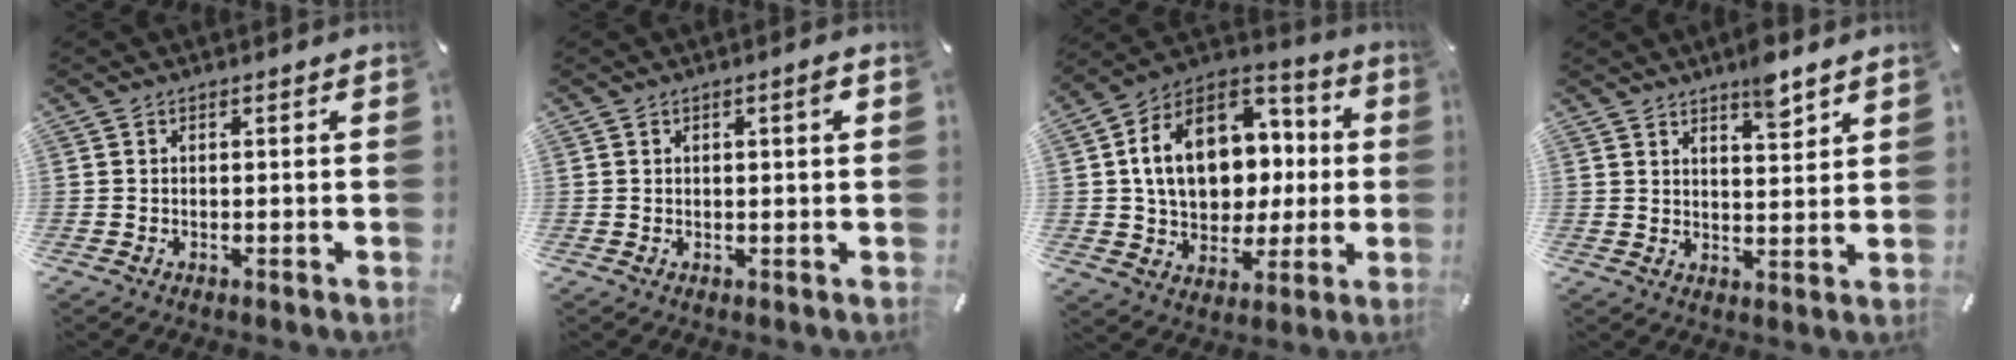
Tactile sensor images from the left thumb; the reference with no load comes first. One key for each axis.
{"total": 1.7, "fx": 0.7, "fy": 0.4, "fz": 1.5, "tx": -0.031, "ty": 0.003, "tz": 0.010}
{"total": 17.9, "fx": 2.2, "fy": 14.2, "fz": 10.7, "tx": -0.185, "ty": -0.002, "tz": 0.048}
{"total": 6.1, "fx": 5.1, "fy": 1.6, "fz": 3.0, "tx": -0.029, "ty": -0.038, "tz": 0.086}